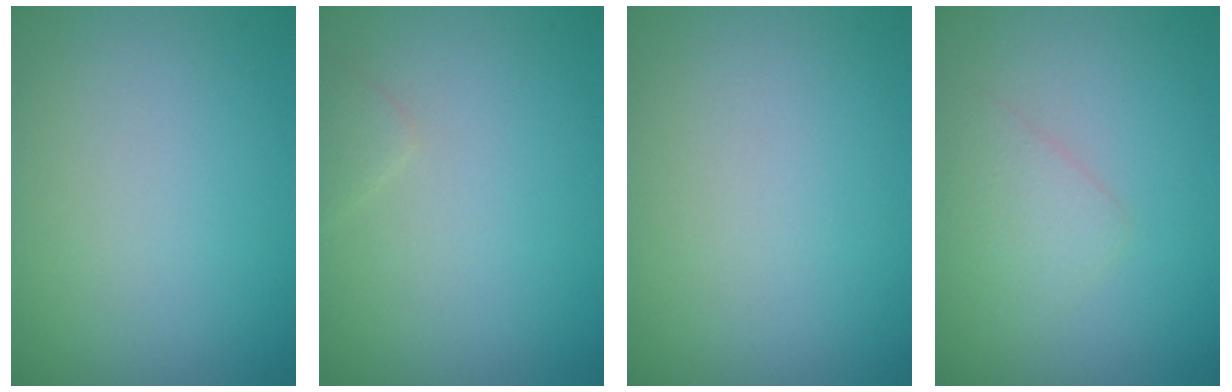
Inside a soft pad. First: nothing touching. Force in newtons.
{"total": 0.8, "press": 0.8, "slide": 0.1}
{"total": 0.0}
{"total": 1.7, "press": 1.7, "slide": 0.0}